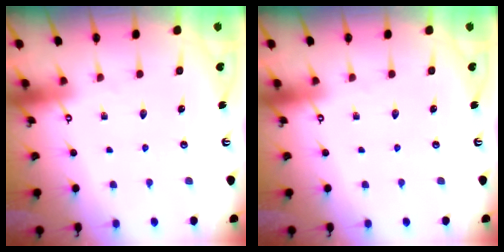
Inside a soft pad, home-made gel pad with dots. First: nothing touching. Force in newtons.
{"total": 0.0}